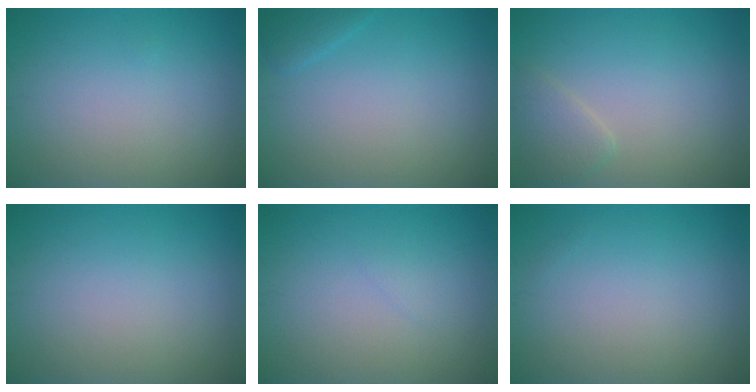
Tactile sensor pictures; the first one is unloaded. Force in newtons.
{"total": 1.1, "press": 1.1, "slide": 0.1}
{"total": 1.8, "press": 1.8, "slide": 0.1}
{"total": 0.0}
{"total": 0.5, "press": 0.5, "slide": 0.1}
{"total": 0.0}